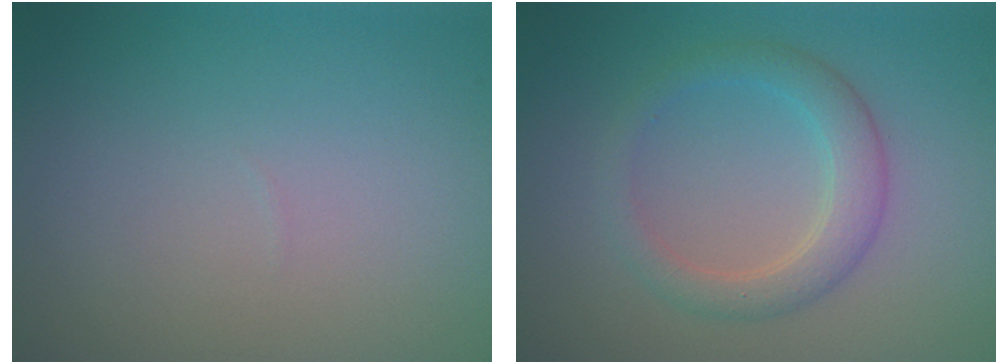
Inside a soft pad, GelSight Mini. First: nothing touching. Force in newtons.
{"total": 3.3, "press": 3.2, "slide": 0.3}